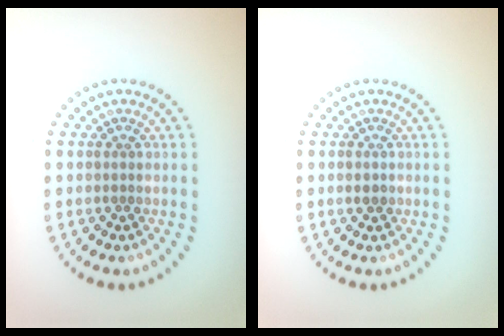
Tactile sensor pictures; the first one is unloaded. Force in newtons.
{"total": 1.2, "press": 1.2, "slide": 0.1}